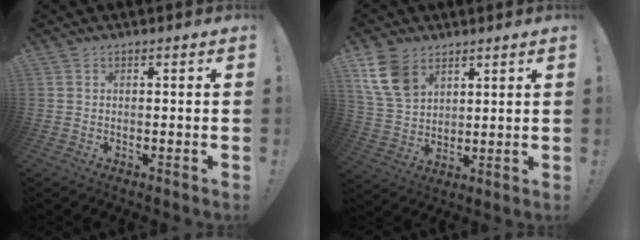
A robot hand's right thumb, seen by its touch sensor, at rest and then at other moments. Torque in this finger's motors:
{"motor_torque": [0.01, 0.25, 0.60, 0.88, 0.08]}